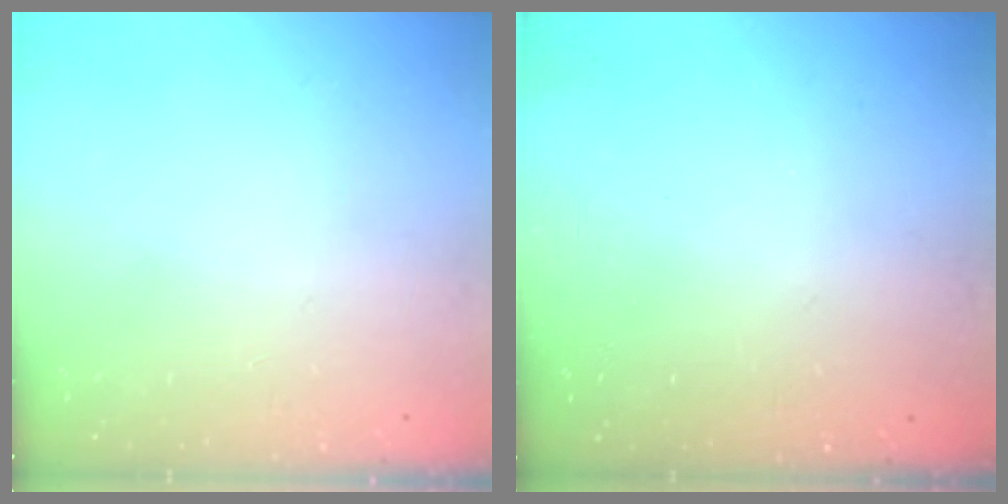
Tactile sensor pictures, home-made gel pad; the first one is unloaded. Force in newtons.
{"total": 2.8, "press": 2.8, "slide": 0.3}